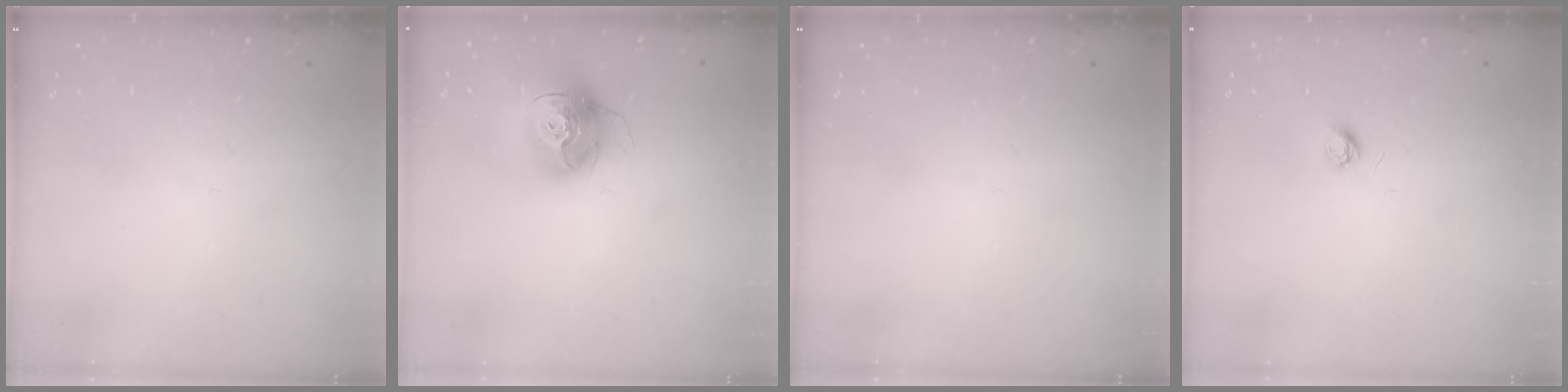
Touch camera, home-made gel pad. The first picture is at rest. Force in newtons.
{"total": 15.7, "press": 15.6, "slide": 1.6}
{"total": 0.0}
{"total": 3.2, "press": 3.2, "slide": 0.4}